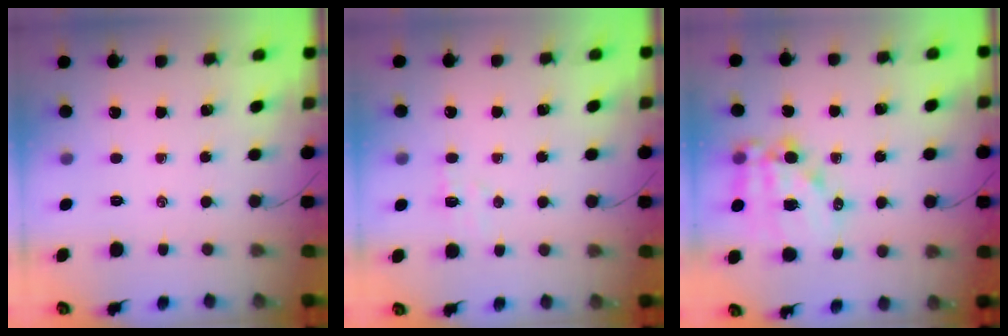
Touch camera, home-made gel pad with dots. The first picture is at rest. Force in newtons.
{"total": 5.0, "press": 4.8, "slide": 1.3}
{"total": 12.6, "press": 12.2, "slide": 3.1}